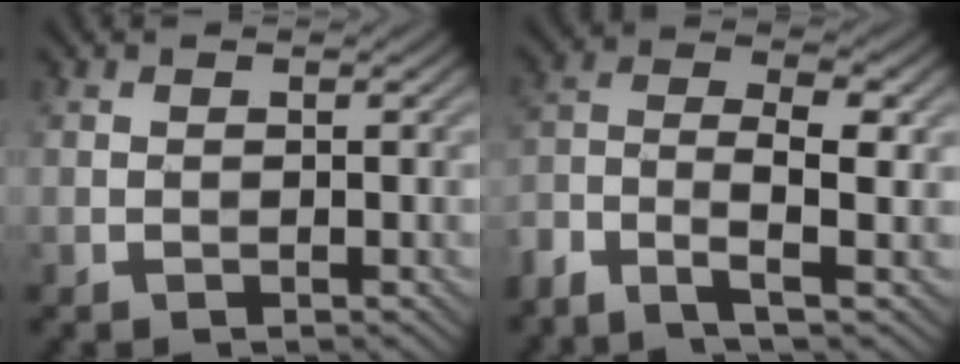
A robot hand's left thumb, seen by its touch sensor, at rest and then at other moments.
{"total": 6.9, "force": [-3.6, 2.2, 5.5], "torque": [-0.112, 0.004, -0.084]}